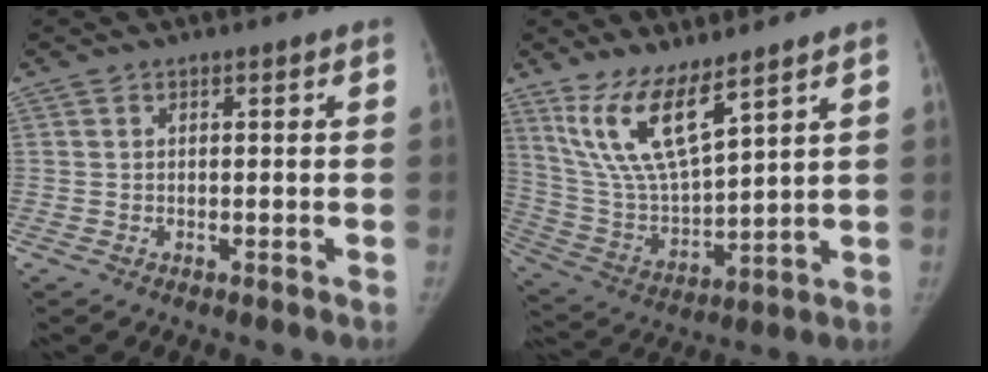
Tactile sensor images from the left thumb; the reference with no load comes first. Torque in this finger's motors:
{"motor_torque": [0.16, 0.13, 1.43, -1.34, 0.15]}